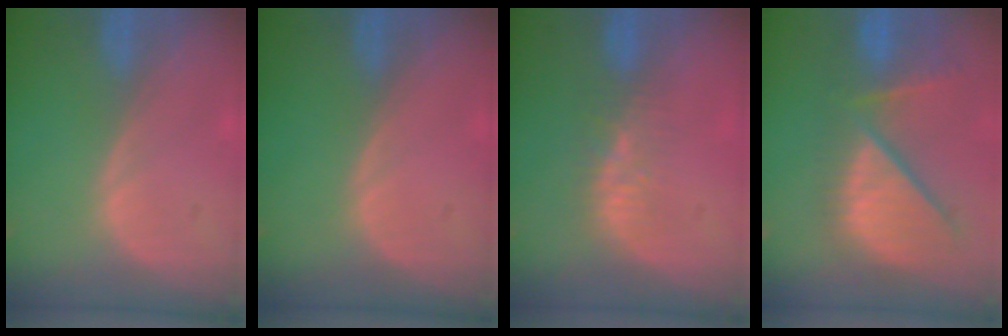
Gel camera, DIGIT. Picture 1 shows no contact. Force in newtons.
{"total": 0.0}
{"total": 4.6, "press": 4.0, "slide": 2.4}
{"total": 11.9, "press": 10.3, "slide": 5.9}